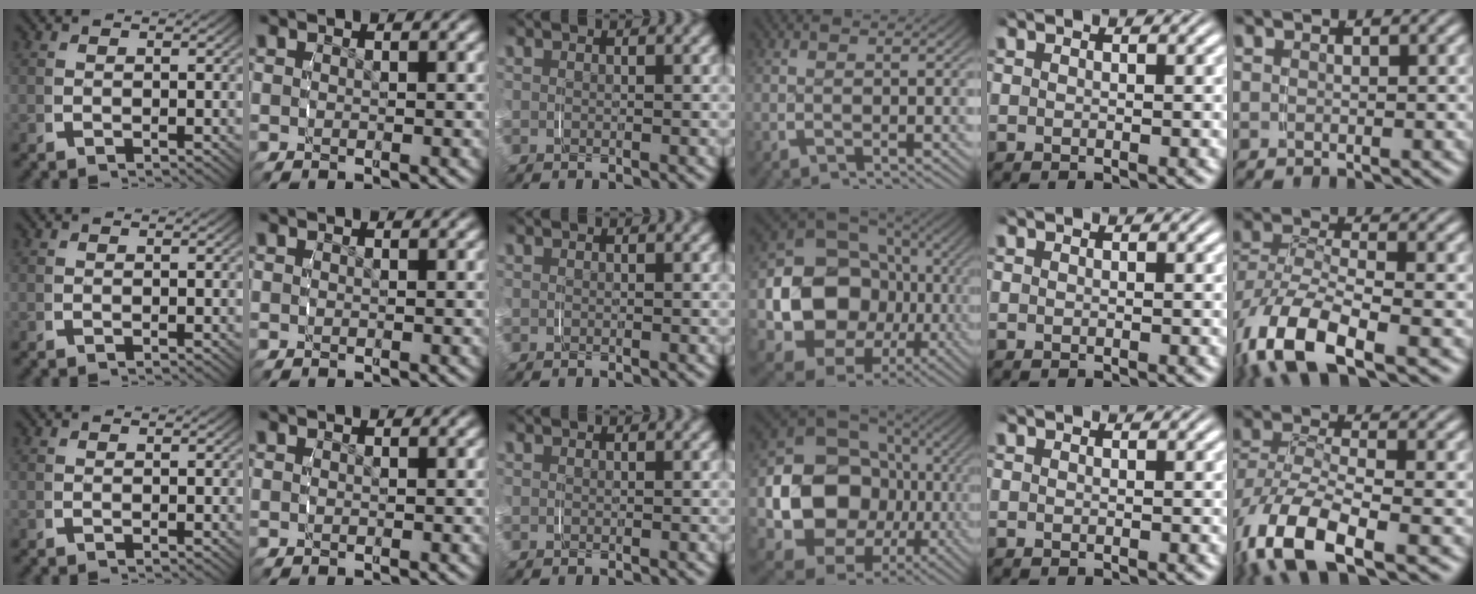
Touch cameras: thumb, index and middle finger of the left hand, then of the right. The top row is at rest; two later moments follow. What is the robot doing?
{"motion": "grasp_and_lifting", "object": "paper"}